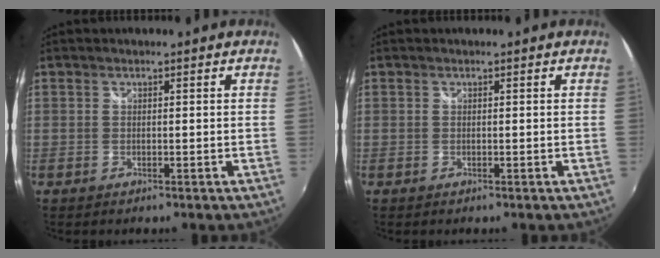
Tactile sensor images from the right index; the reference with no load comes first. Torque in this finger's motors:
{"motor_torque": [0.00, 0.00, 0.00, 0.00]}